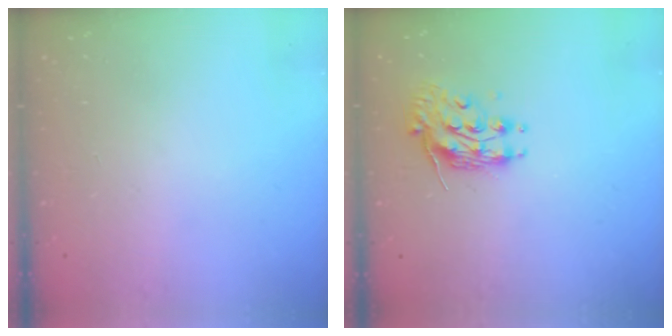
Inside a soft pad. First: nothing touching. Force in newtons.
{"total": 9.8, "press": 9.7, "slide": 0.8}